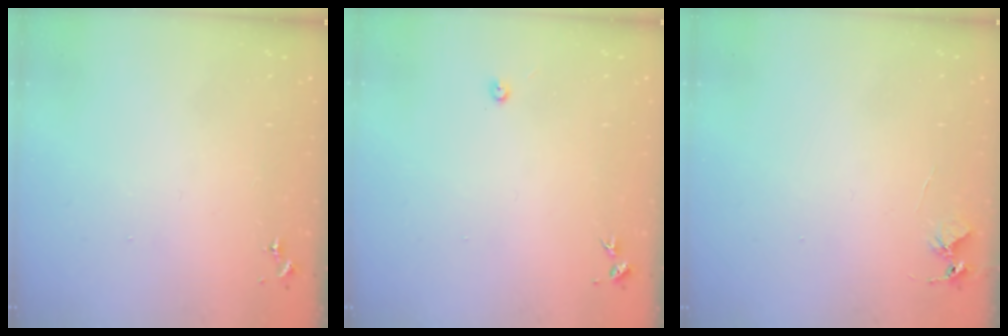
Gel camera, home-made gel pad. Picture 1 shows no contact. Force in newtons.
{"total": 3.0, "press": 3.0, "slide": 0.4}
{"total": 4.9, "press": 4.9, "slide": 0.3}